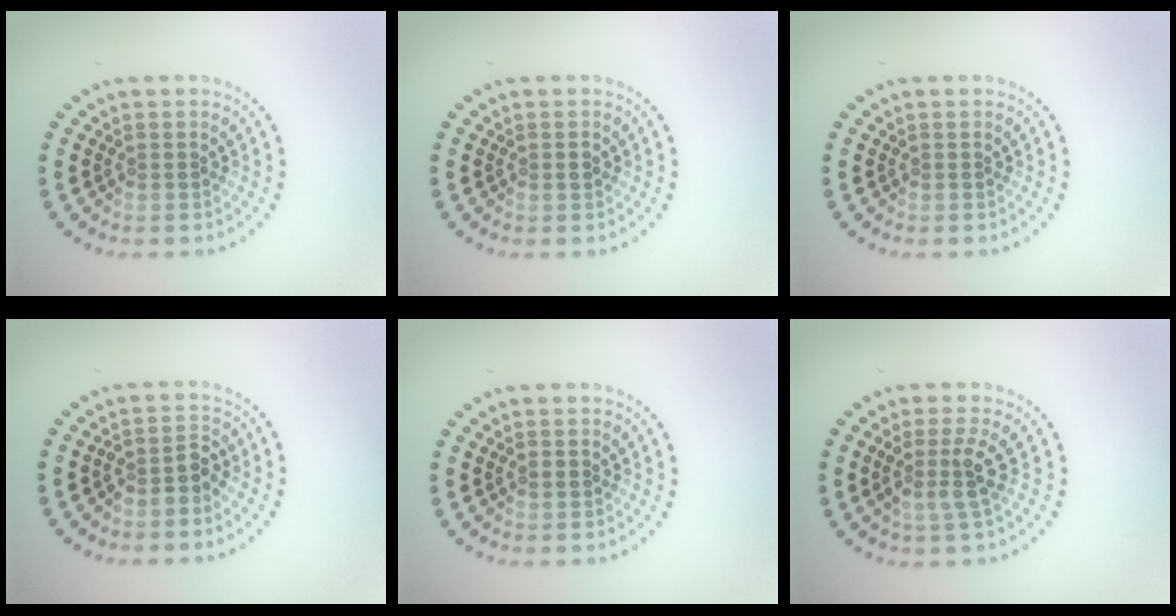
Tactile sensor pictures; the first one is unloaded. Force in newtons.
{"total": 0.9, "press": 0.9, "slide": 0.1}
{"total": 0.0}
{"total": 2.0, "press": 1.7, "slide": 1.1}
{"total": 1.0, "press": 1.0, "slide": 0.0}
{"total": 2.6, "press": 2.0, "slide": 1.7}